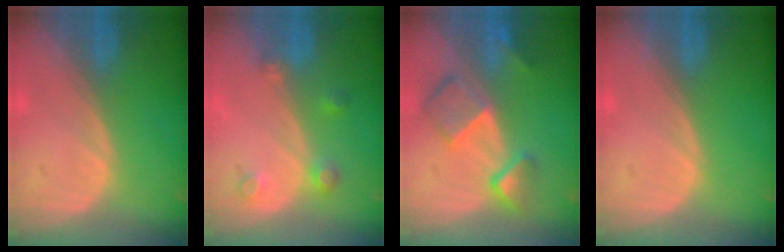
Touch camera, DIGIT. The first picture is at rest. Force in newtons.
{"total": 3.4, "press": 3.1, "slide": 1.5}
{"total": 7.9, "press": 6.9, "slide": 4.0}
{"total": 0.0}